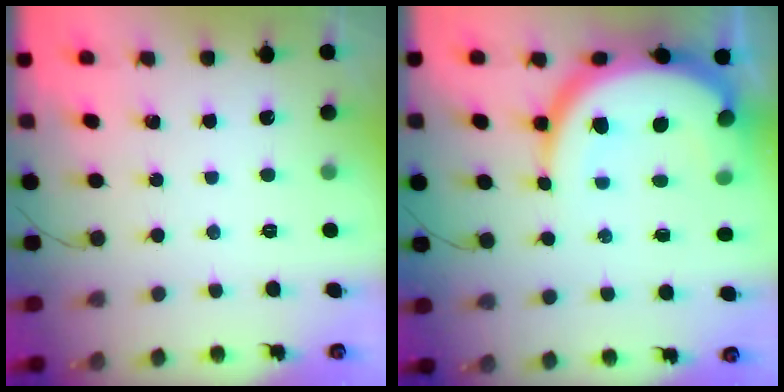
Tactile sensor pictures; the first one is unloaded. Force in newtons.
{"total": 14.9, "press": 14.8, "slide": 1.8}